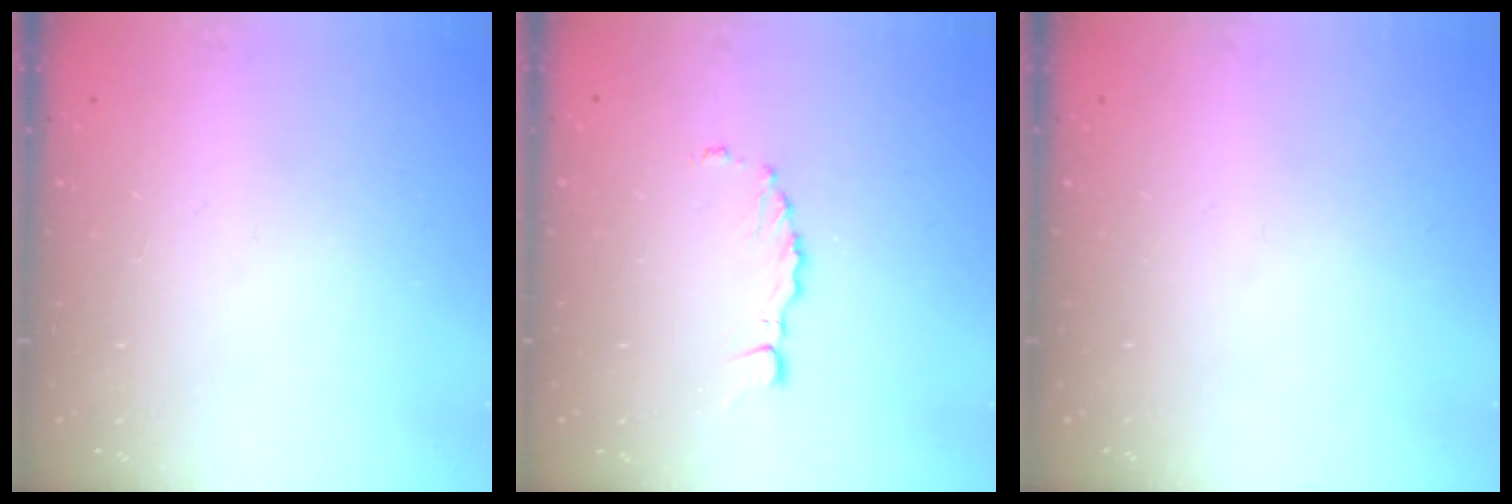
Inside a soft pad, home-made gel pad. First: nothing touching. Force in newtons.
{"total": 2.1, "press": 2.1, "slide": 0.2}
{"total": 0.0}